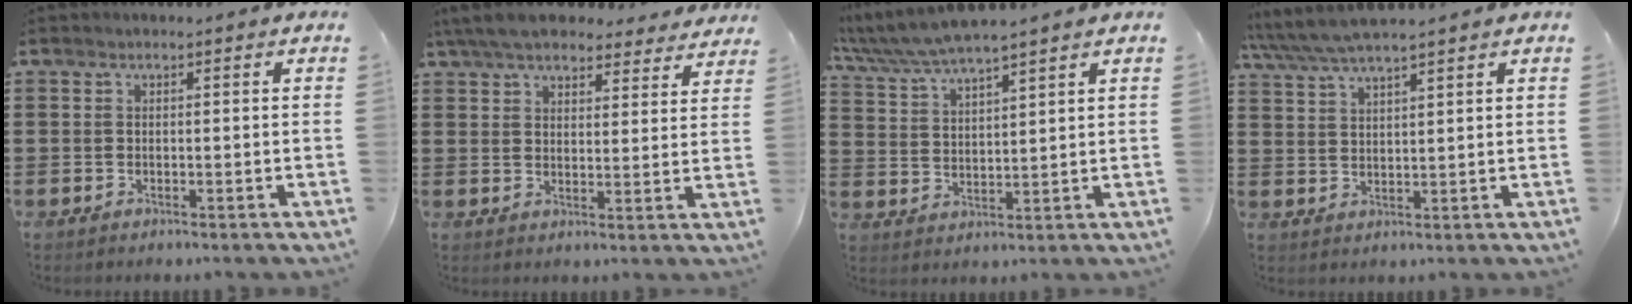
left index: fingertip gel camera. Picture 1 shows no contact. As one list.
[{"total": 6.8, "force": [6.2, 1.4, 2.5], "torque": [-0.071, -0.016, 0.114]}, {"total": 5.3, "force": [4.9, 0.1, 1.9], "torque": [-0.055, -0.024, 0.086]}, {"total": 4.5, "force": [4.1, 0.3, 2.0], "torque": [-0.050, -0.013, 0.072]}]